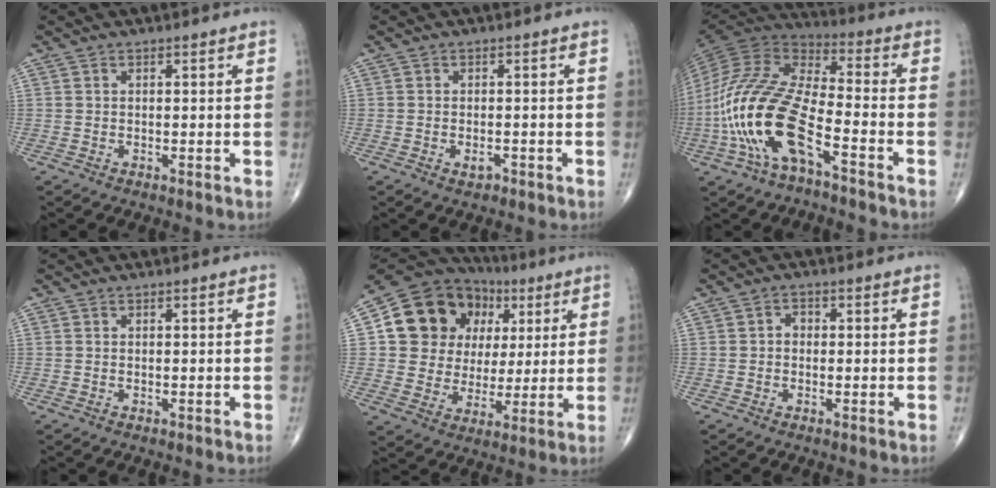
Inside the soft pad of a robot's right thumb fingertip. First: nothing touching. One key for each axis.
{"total": 1.6, "fx": -0.9, "fy": 0.9, "fz": 1.0, "tx": -0.017, "ty": 0.003, "tz": -0.012}
{"total": 20.0, "fx": -7.5, "fy": 7.7, "fz": 16.9, "tx": -0.363, "ty": 0.047, "tz": -0.141}
{"total": 0.0}
{"total": 18.4, "fx": 5.1, "fy": 15.7, "fz": 8.1, "tx": -0.097, "ty": 0.022, "tz": 0.097}
{"total": 1.5, "fx": -0.2, "fy": 1.3, "fz": 0.8, "tx": -0.003, "ty": 0.008, "tz": -0.009}